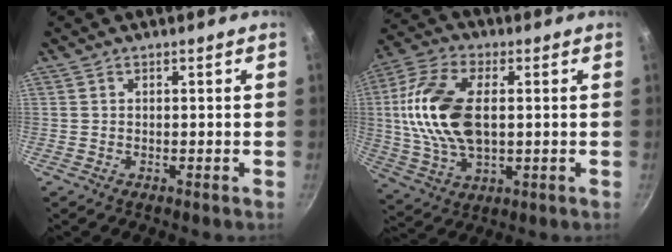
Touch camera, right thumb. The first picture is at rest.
{"total": 17.3, "force": [1.6, 9.6, 14.3], "torque": [-0.277, 0.005, 0.024]}